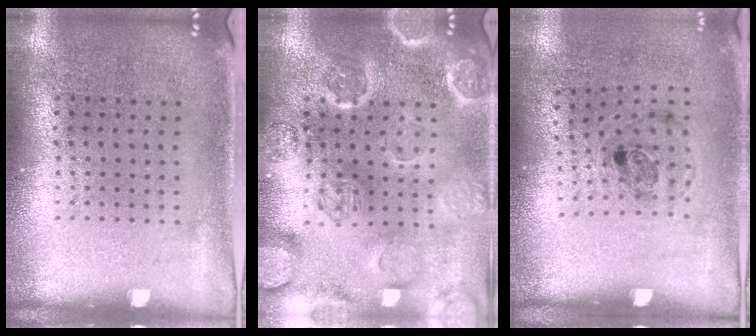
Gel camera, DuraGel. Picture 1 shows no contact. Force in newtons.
{"total": 3.3, "press": 3.3, "slide": 0.7}
{"total": 1.2, "press": 0.8, "slide": 0.9}